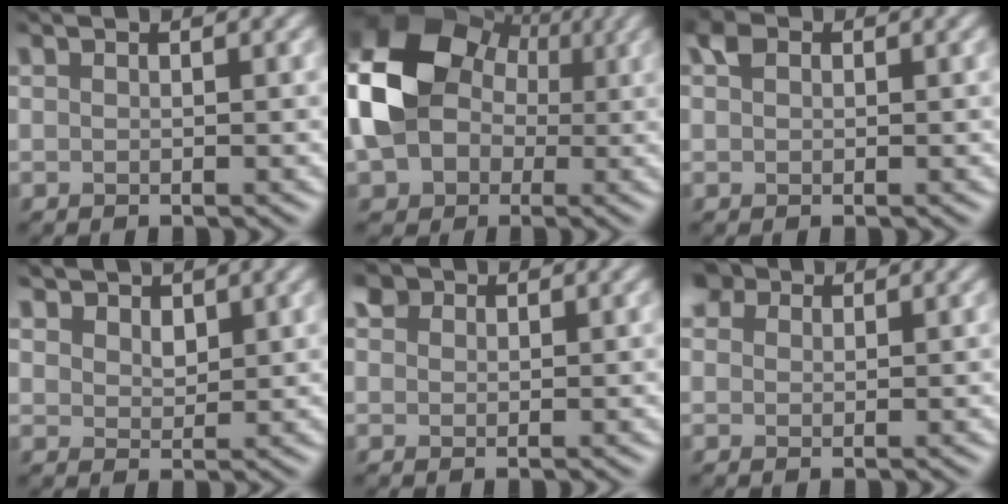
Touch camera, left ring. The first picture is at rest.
{"total": 11.9, "force": [0.5, 9.5, 7.1], "torque": [-0.153, 0.000, -0.011]}
{"total": 1.5, "force": [0.1, 1.2, 0.8], "torque": [-0.016, 0.004, -0.005]}
{"total": 2.1, "force": [1.4, 1.3, 0.8], "torque": [-0.028, -0.011, 0.025]}
{"total": 1.6, "force": [0.9, 1.2, 0.5], "torque": [-0.015, 0.002, 0.015]}
{"total": 4.0, "force": [2.6, 2.5, 1.8], "torque": [-0.051, 0.004, 0.042]}